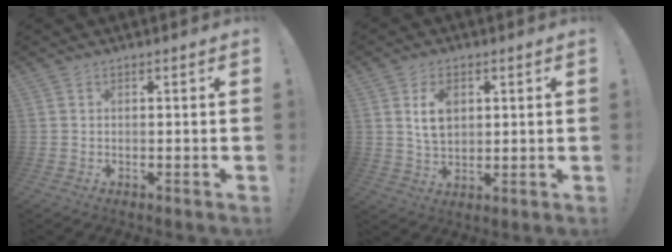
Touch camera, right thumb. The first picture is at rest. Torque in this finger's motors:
{"motor_torque": [-0.28, 0.34, 0.02, -0.04, 0.16]}